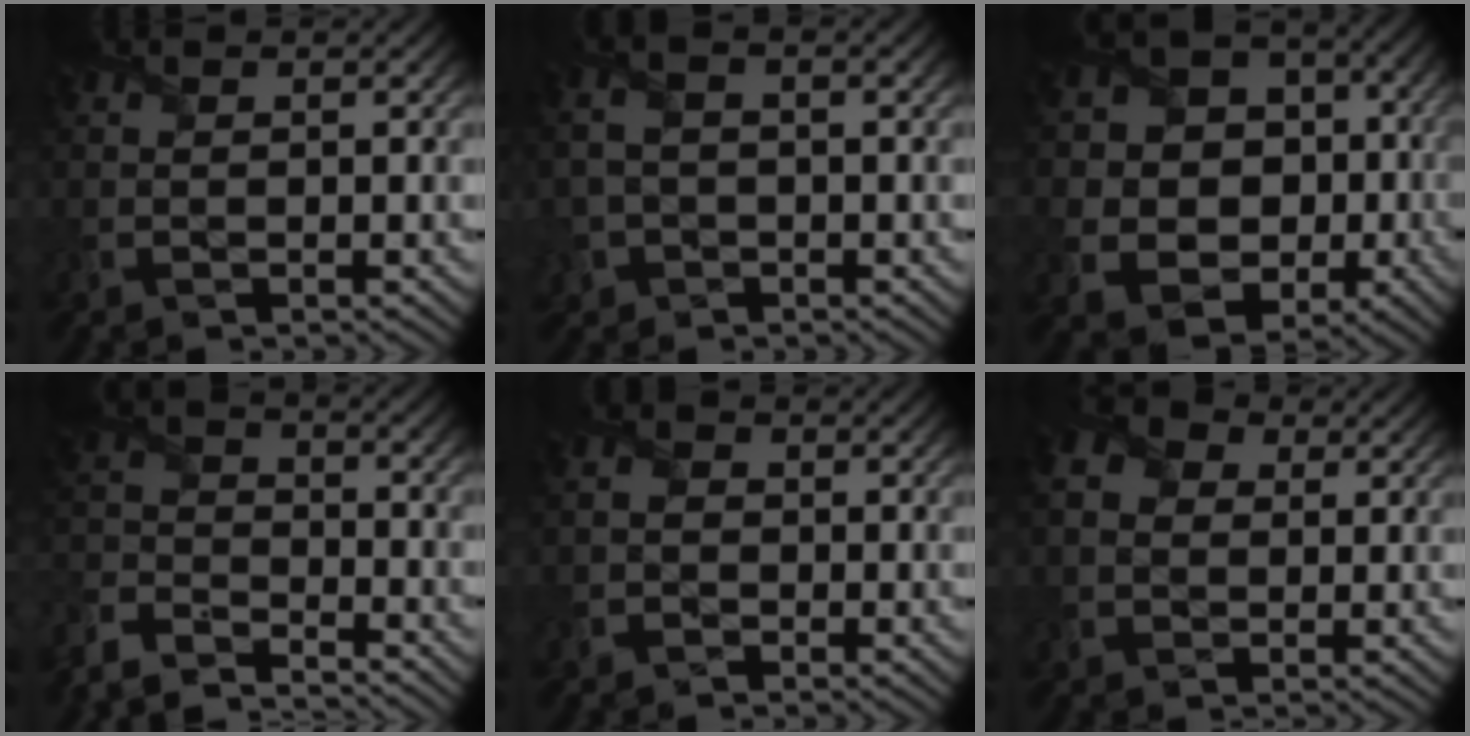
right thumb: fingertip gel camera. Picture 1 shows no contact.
{"total": 4.9, "force": [0.1, 3.2, 3.8], "torque": [-0.102, 0.006, 0.014]}
{"total": 12.7, "force": [-1.2, 10.9, 6.5], "torque": [-0.162, -0.021, -0.026]}
{"total": 8.1, "force": [-7.5, 2.0, 2.3], "torque": [-0.068, -0.012, -0.165]}
{"total": 1.8, "force": [-0.8, 1.6, 0.4], "torque": [-0.015, 0.004, -0.021]}
{"total": 5.4, "force": [1.8, 4.0, 3.1], "torque": [-0.087, 0.005, 0.026]}